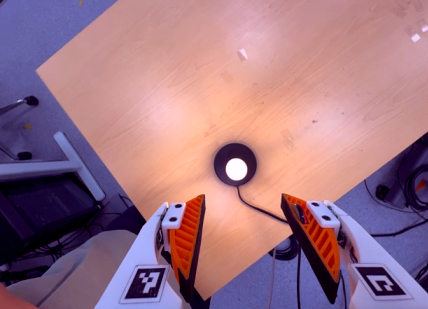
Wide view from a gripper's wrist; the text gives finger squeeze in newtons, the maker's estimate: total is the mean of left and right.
{"total": 0.0}